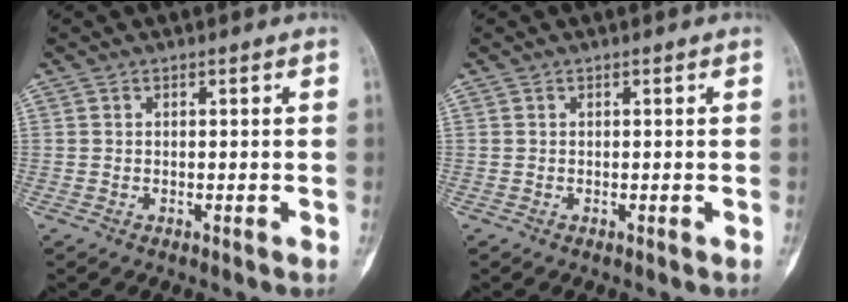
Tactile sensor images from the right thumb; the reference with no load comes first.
{"total": 0.0}